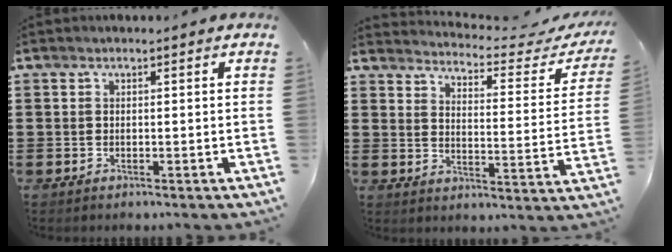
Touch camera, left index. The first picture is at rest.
{"total": 3.6, "force": [3.4, 0.0, 1.2], "torque": [-0.041, -0.032, 0.048]}